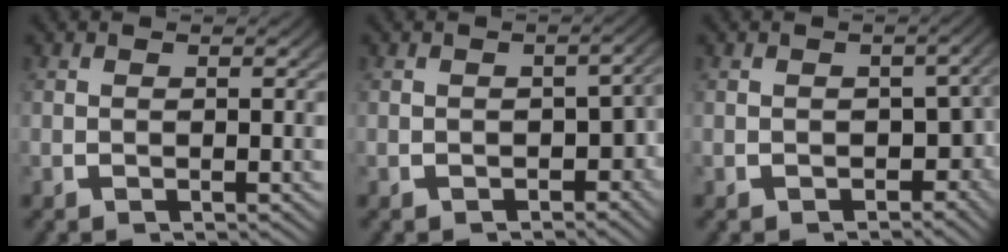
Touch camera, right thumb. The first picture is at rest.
{"total": 2.6, "force": [-1.4, 1.6, 1.5], "torque": [-0.020, -0.015, -0.012]}
{"total": 3.3, "force": [-1.4, 2.3, 1.9], "torque": [-0.023, -0.019, -0.010]}